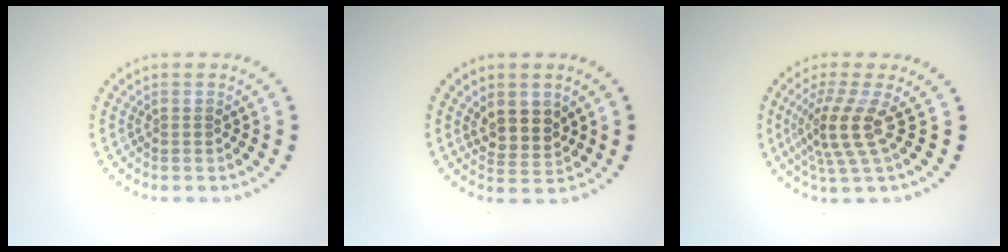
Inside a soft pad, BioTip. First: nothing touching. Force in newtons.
{"total": 3.0, "press": 2.7, "slide": 1.3}
{"total": 3.8, "press": 2.8, "slide": 2.7}